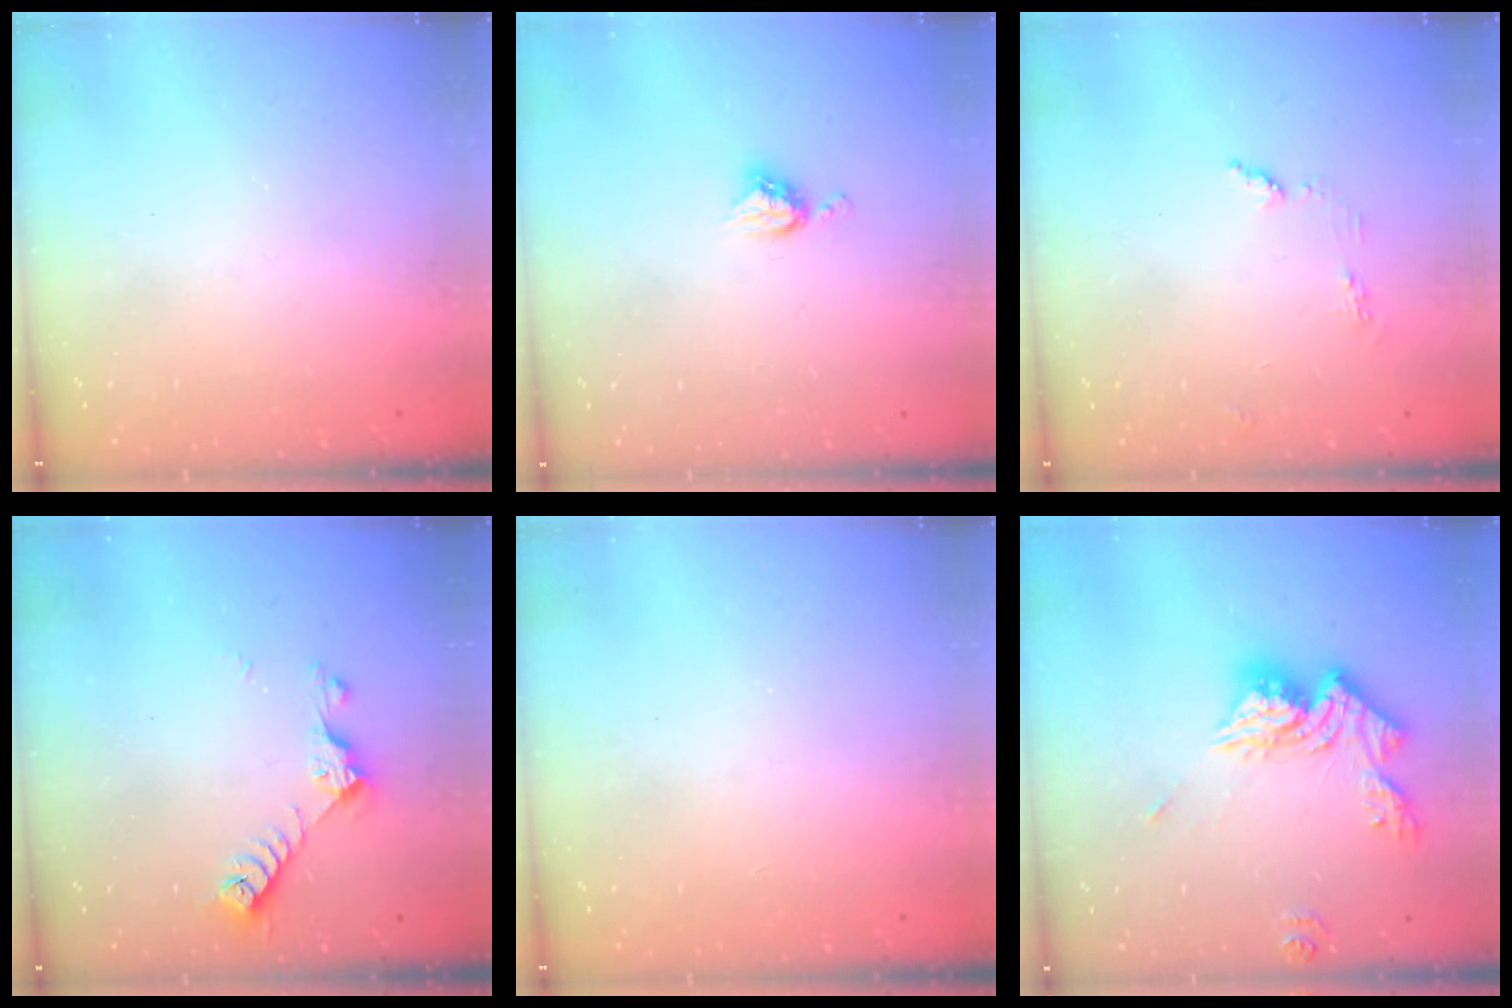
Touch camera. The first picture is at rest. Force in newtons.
{"total": 5.4, "press": 5.4, "slide": 0.1}
{"total": 5.3, "press": 5.2, "slide": 0.6}
{"total": 7.2, "press": 7.2, "slide": 0.9}
{"total": 1.1, "press": 1.1, "slide": 0.1}
{"total": 14.4, "press": 14.4, "slide": 1.5}